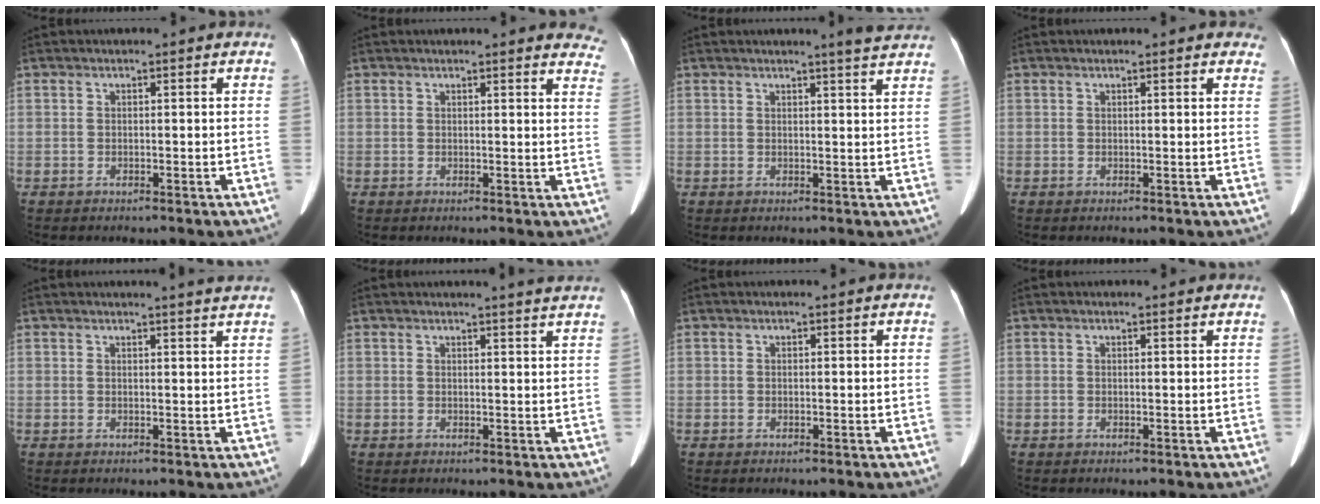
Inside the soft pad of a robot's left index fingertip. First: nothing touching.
{"total": 13.0, "force": [12.4, 2.2, 3.4], "torque": [0.000, -0.055, 0.102]}
{"total": 3.9, "force": [3.4, -0.8, 1.7], "torque": [-0.023, -0.023, 0.023]}
{"total": 6.1, "force": [5.4, 1.5, 2.6], "torque": [-0.018, -0.008, 0.044]}
{"total": 4.5, "force": [4.1, -0.9, 1.5], "torque": [-0.017, -0.019, 0.027]}
{"total": 4.6, "force": [4.2, -0.9, 1.5], "torque": [-0.018, -0.020, 0.028]}
{"total": 0.8, "force": [0.7, 0.0, 0.3], "torque": [-0.004, -0.007, 0.004]}
{"total": 1.7, "force": [1.7, 0.3, 0.3], "torque": [-0.006, -0.011, 0.010]}